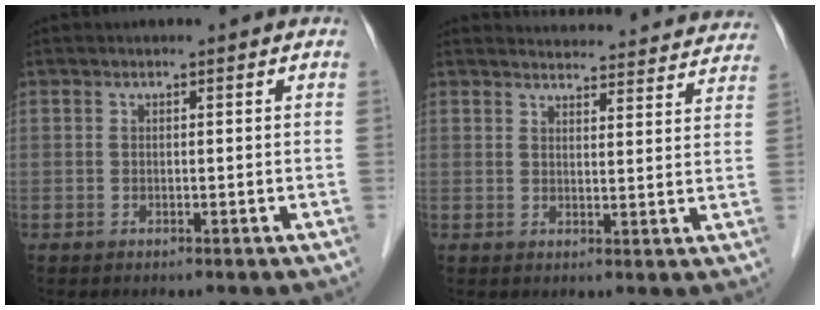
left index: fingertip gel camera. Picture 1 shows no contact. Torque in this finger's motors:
{"motor_torque": [0.82, -1.32, -0.15, -0.06]}